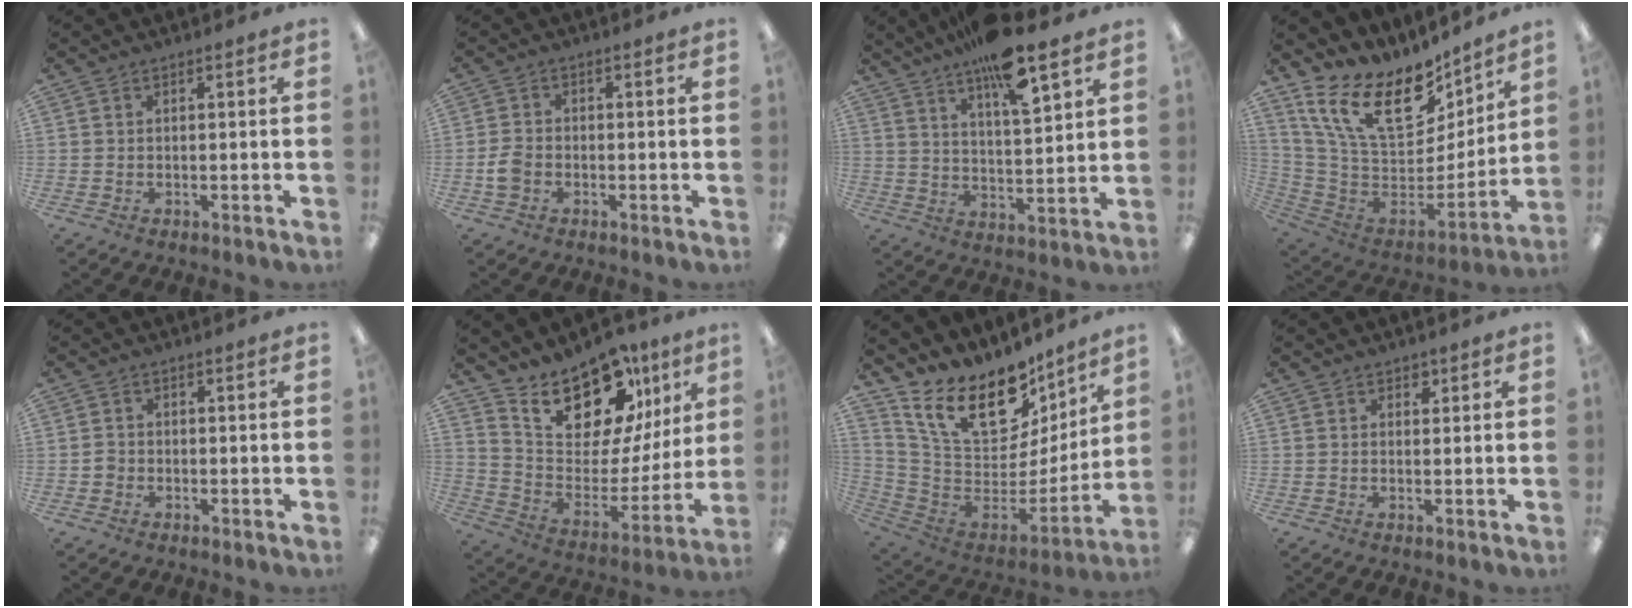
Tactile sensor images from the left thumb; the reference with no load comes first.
{"total": 3.8, "force": [-1.2, 2.9, 2.1], "torque": [-0.042, 0.007, -0.023]}
{"total": 12.8, "force": [9.7, 2.8, 7.8], "torque": [-0.129, -0.053, 0.165]}
{"total": 20.9, "force": [12.9, 10.8, 12.4], "torque": [-0.223, -0.093, 0.231]}
{"total": 1.4, "force": [-0.3, 1.3, 0.3], "torque": [-0.006, 0.005, -0.009]}
{"total": 19.8, "force": [16.0, 8.7, 7.8], "torque": [-0.127, -0.122, 0.282]}
{"total": 20.4, "force": [14.3, 9.1, 11.2], "torque": [-0.195, -0.109, 0.255]}
{"total": 1.8, "force": [1.2, 1.3, 0.3], "torque": [0.000, 0.000, 0.020]}